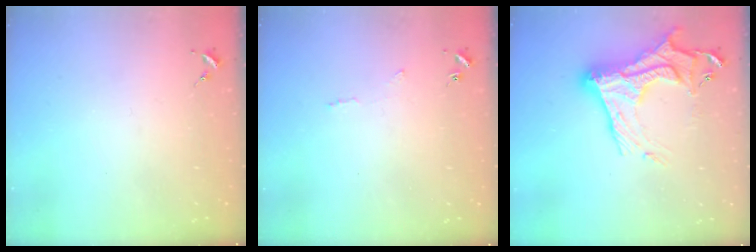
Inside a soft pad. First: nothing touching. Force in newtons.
{"total": 2.9, "press": 2.9, "slide": 0.5}
{"total": 20.5, "press": 20.4, "slide": 1.6}